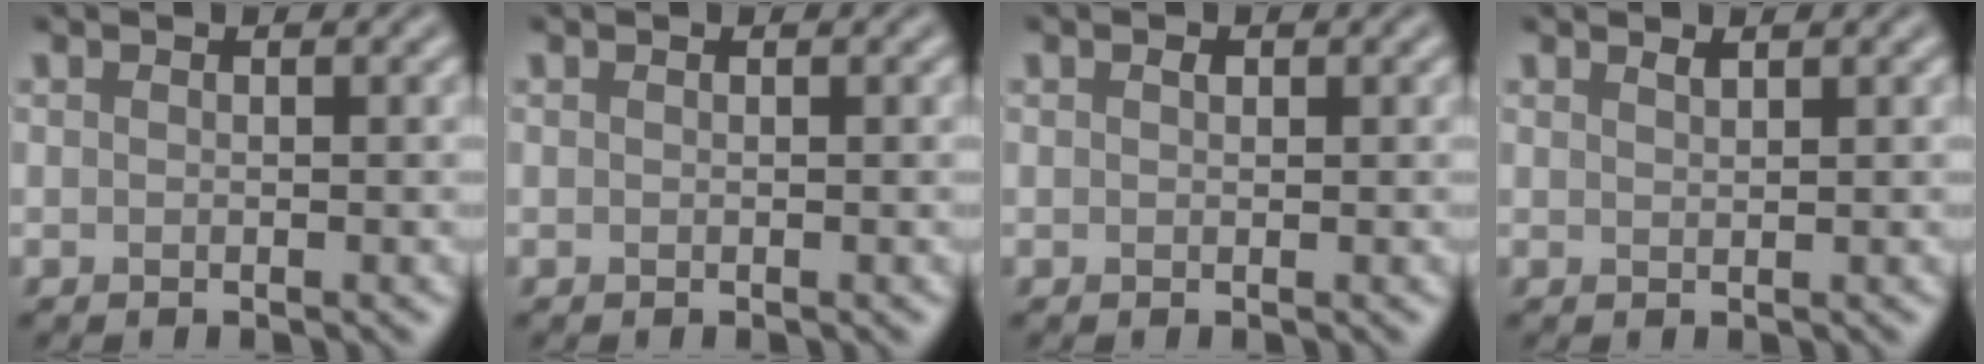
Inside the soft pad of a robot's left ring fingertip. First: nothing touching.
{"total": 0.0}
{"total": 0.5, "force": [0.2, 0.3, 0.3], "torque": [-0.005, 0.000, 0.002]}
{"total": 0.7, "force": [0.6, 0.1, 0.3], "torque": [-0.002, -0.001, 0.013]}